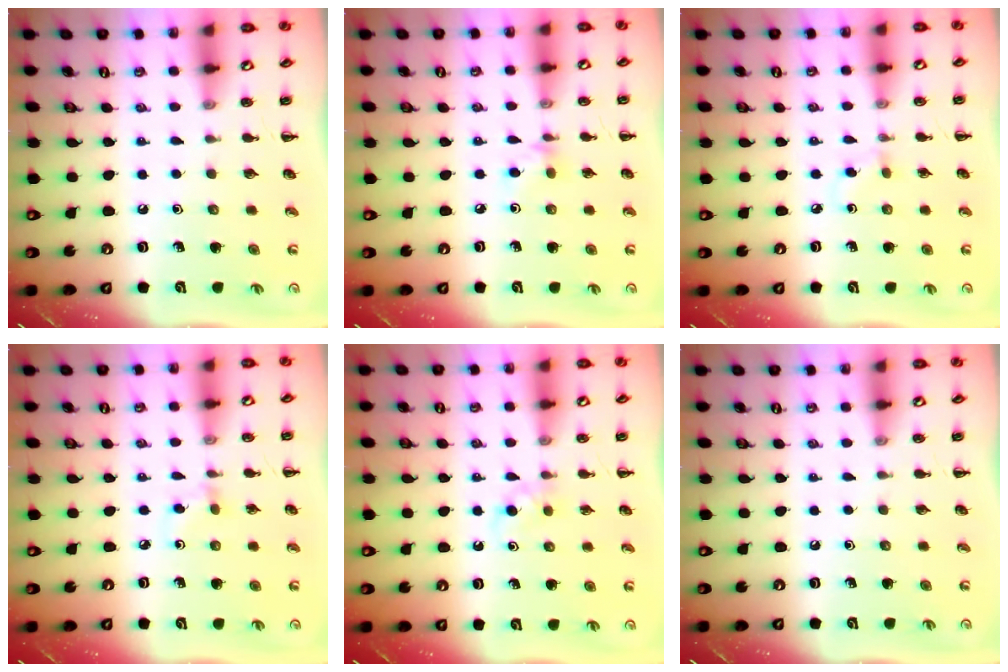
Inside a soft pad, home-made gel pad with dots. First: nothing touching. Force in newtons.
{"total": 5.1, "press": 4.7, "slide": 1.8}
{"total": 2.9, "press": 2.7, "slide": 1.0}
{"total": 3.4, "press": 3.1, "slide": 1.4}
{"total": 3.7, "press": 3.3, "slide": 1.6}
{"total": 0.0}